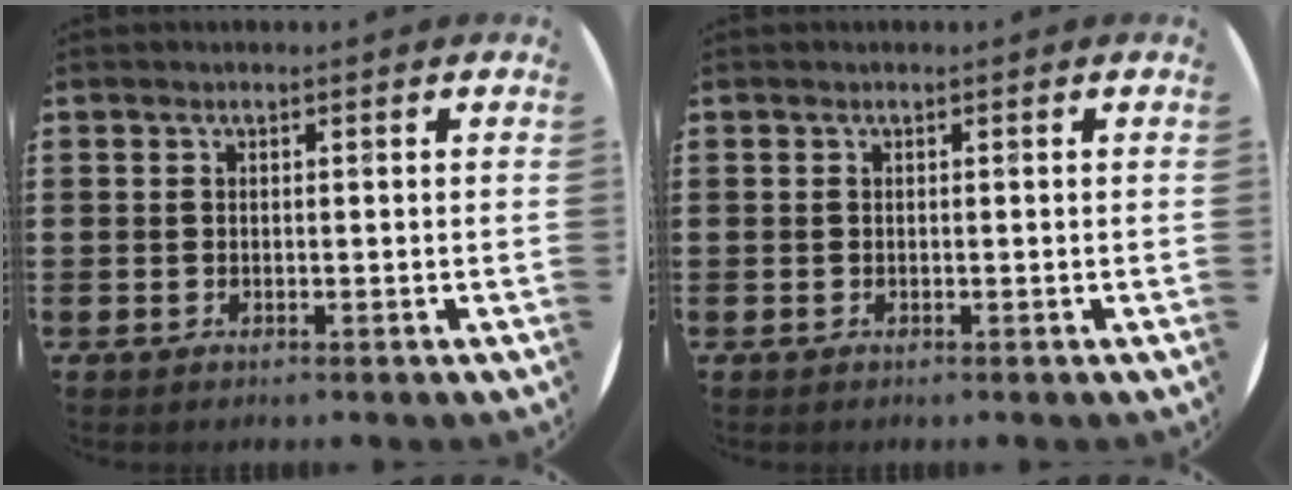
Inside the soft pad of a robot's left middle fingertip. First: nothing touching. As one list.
[{"total": 0.0}]